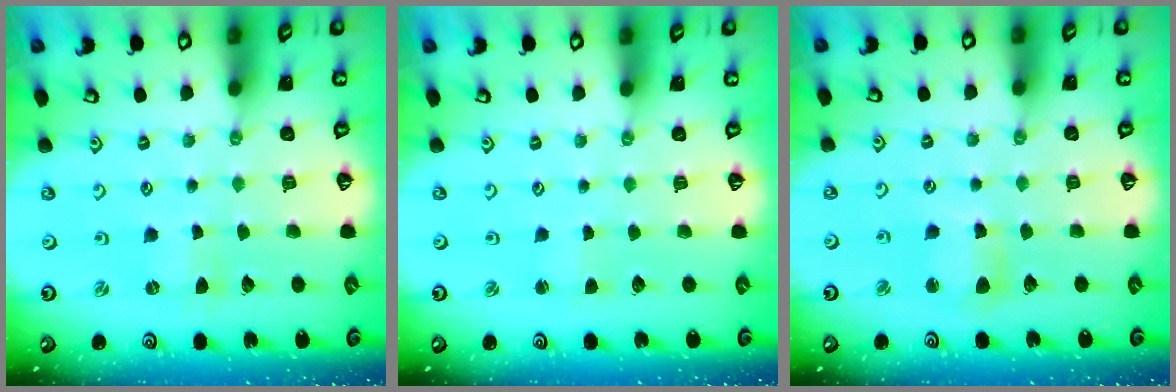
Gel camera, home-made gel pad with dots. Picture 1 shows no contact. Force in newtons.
{"total": 0.9, "press": 0.9, "slide": 0.0}
{"total": 6.2, "press": 6.1, "slide": 0.8}